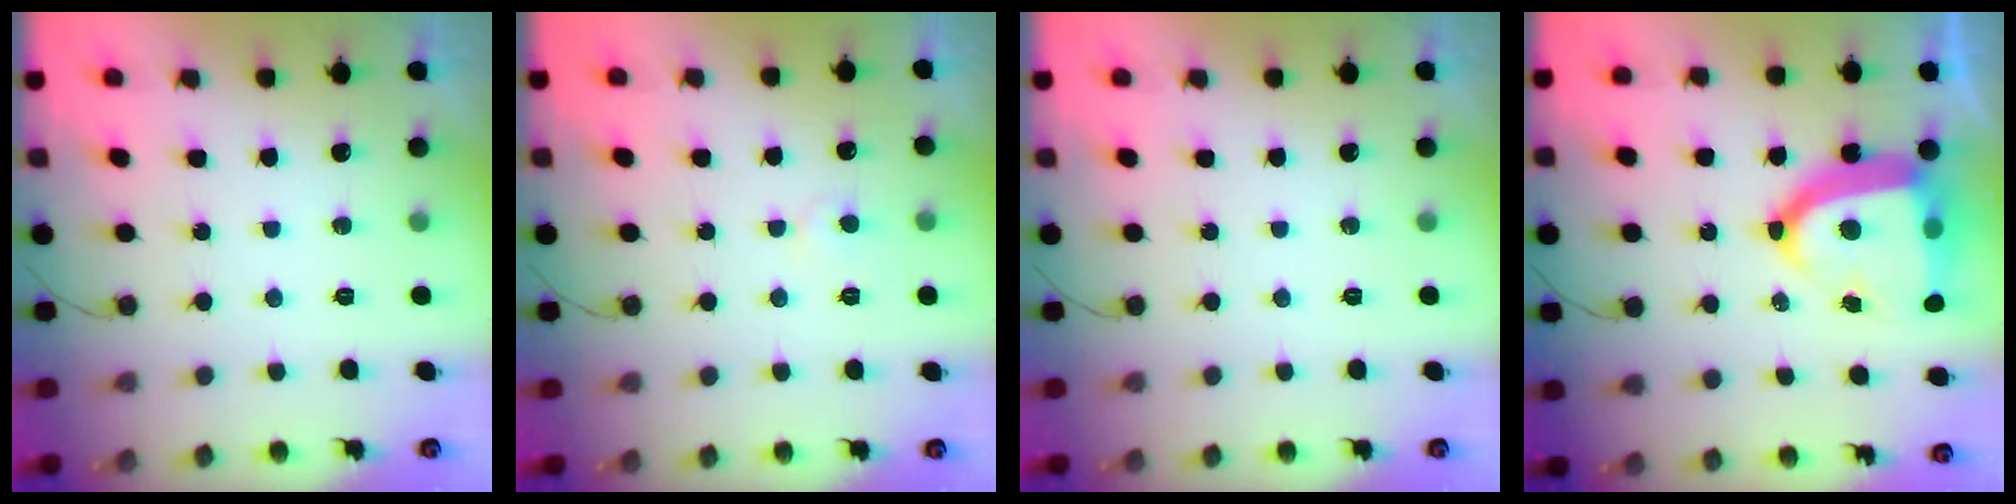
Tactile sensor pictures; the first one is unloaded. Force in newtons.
{"total": 3.5, "press": 3.5, "slide": 0.4}
{"total": 0.0}
{"total": 20.5, "press": 20.4, "slide": 1.8}